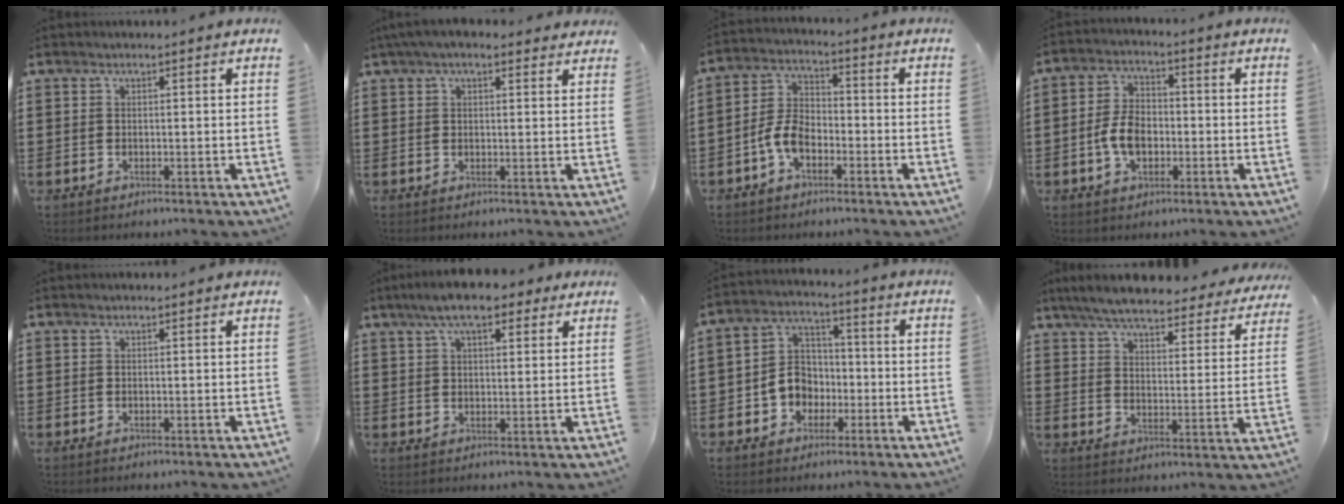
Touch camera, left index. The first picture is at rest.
{"total": 3.9, "force": [2.9, 1.3, 2.3], "torque": [-0.052, 0.002, 0.052]}
{"total": 6.0, "force": [-3.0, 3.5, 3.9], "torque": [-0.103, 0.006, -0.066]}
{"total": 6.2, "force": [-1.6, 3.8, 4.6], "torque": [-0.110, 0.003, -0.037]}
{"total": 0.0}
{"total": 7.8, "force": [5.5, 2.4, 4.9], "torque": [-0.101, 0.003, 0.099]}
{"total": 6.7, "force": [-2.3, 5.8, 2.4], "torque": [-0.071, 0.019, -0.047]}
{"total": 6.6, "force": [6.2, 0.7, 2.1], "torque": [-0.071, -0.036, 0.107]}